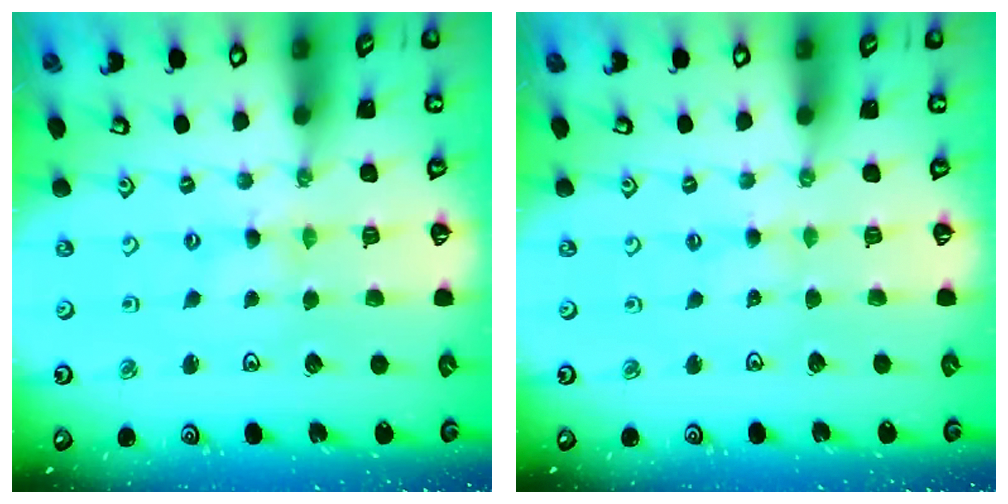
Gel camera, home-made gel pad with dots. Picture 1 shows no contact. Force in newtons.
{"total": 1.4, "press": 1.4, "slide": 0.2}